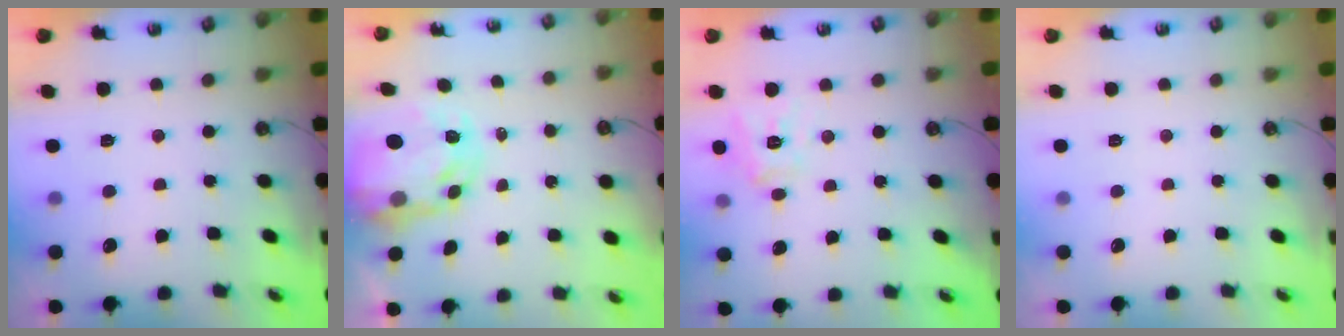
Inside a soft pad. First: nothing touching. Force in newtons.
{"total": 5.9, "press": 5.9, "slide": 0.5}
{"total": 11.9, "press": 11.8, "slide": 1.1}
{"total": 0.0}